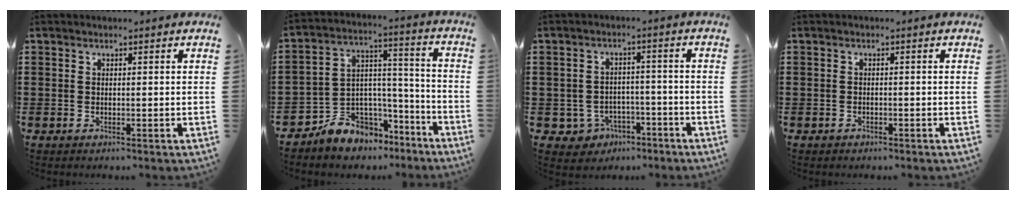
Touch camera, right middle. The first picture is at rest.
{"total": 6.8, "force": [-5.7, 3.8, -0.3], "torque": [-0.012, 0.010, -0.112]}
{"total": 3.6, "force": [-2.6, 2.3, 0.6], "torque": [-0.022, 0.007, -0.055]}
{"total": 0.7, "force": [-0.6, 0.3, 0.1], "torque": [-0.002, 0.002, -0.014]}